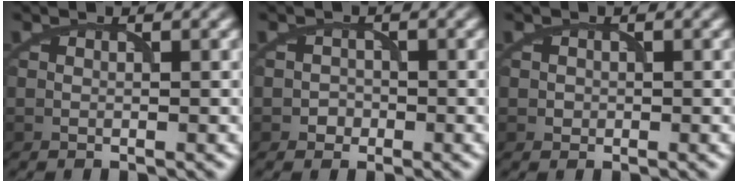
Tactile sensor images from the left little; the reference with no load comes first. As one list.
[{"total": 1.1, "force": [-0.5, 1.0, 0.1], "torque": [0.007, 0.002, -0.010]}, {"total": 0.7, "force": [0.0, 0.7, 0.1], "torque": [0.001, -0.003, -0.002]}]